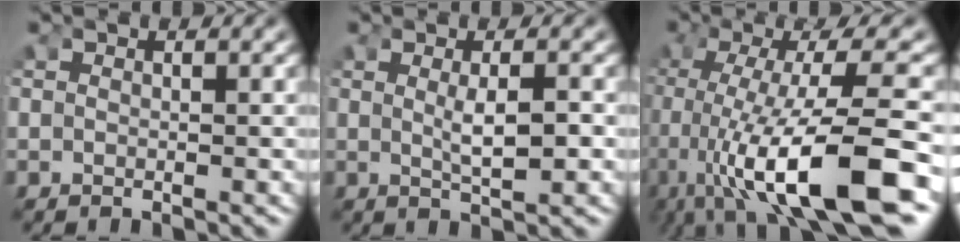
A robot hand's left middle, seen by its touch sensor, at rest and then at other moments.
{"total": 2.6, "force": [0.0, 0.3, 2.6], "torque": [-0.046, -0.010, 0.009]}
{"total": 10.0, "force": [-2.7, 3.0, 9.1], "torque": [-0.171, -0.026, -0.022]}